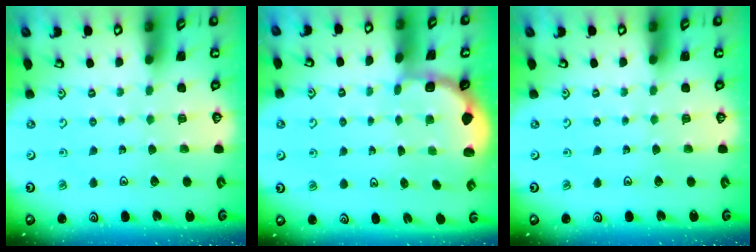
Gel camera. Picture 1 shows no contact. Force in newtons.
{"total": 1.9, "press": 1.8, "slide": 0.7}
{"total": 0.0}